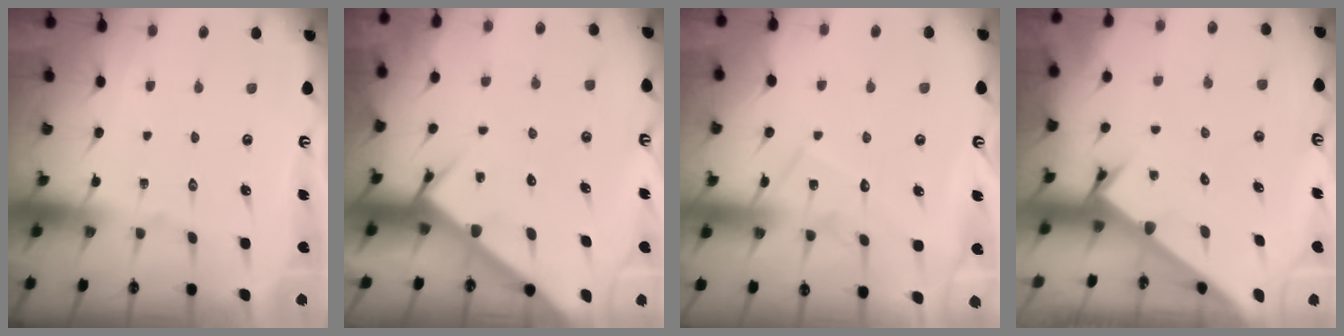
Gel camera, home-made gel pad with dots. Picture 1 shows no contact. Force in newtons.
{"total": 3.3, "press": 3.3, "slide": 0.2}
{"total": 10.1, "press": 10.0, "slide": 0.8}
{"total": 2.2, "press": 2.2, "slide": 0.2}